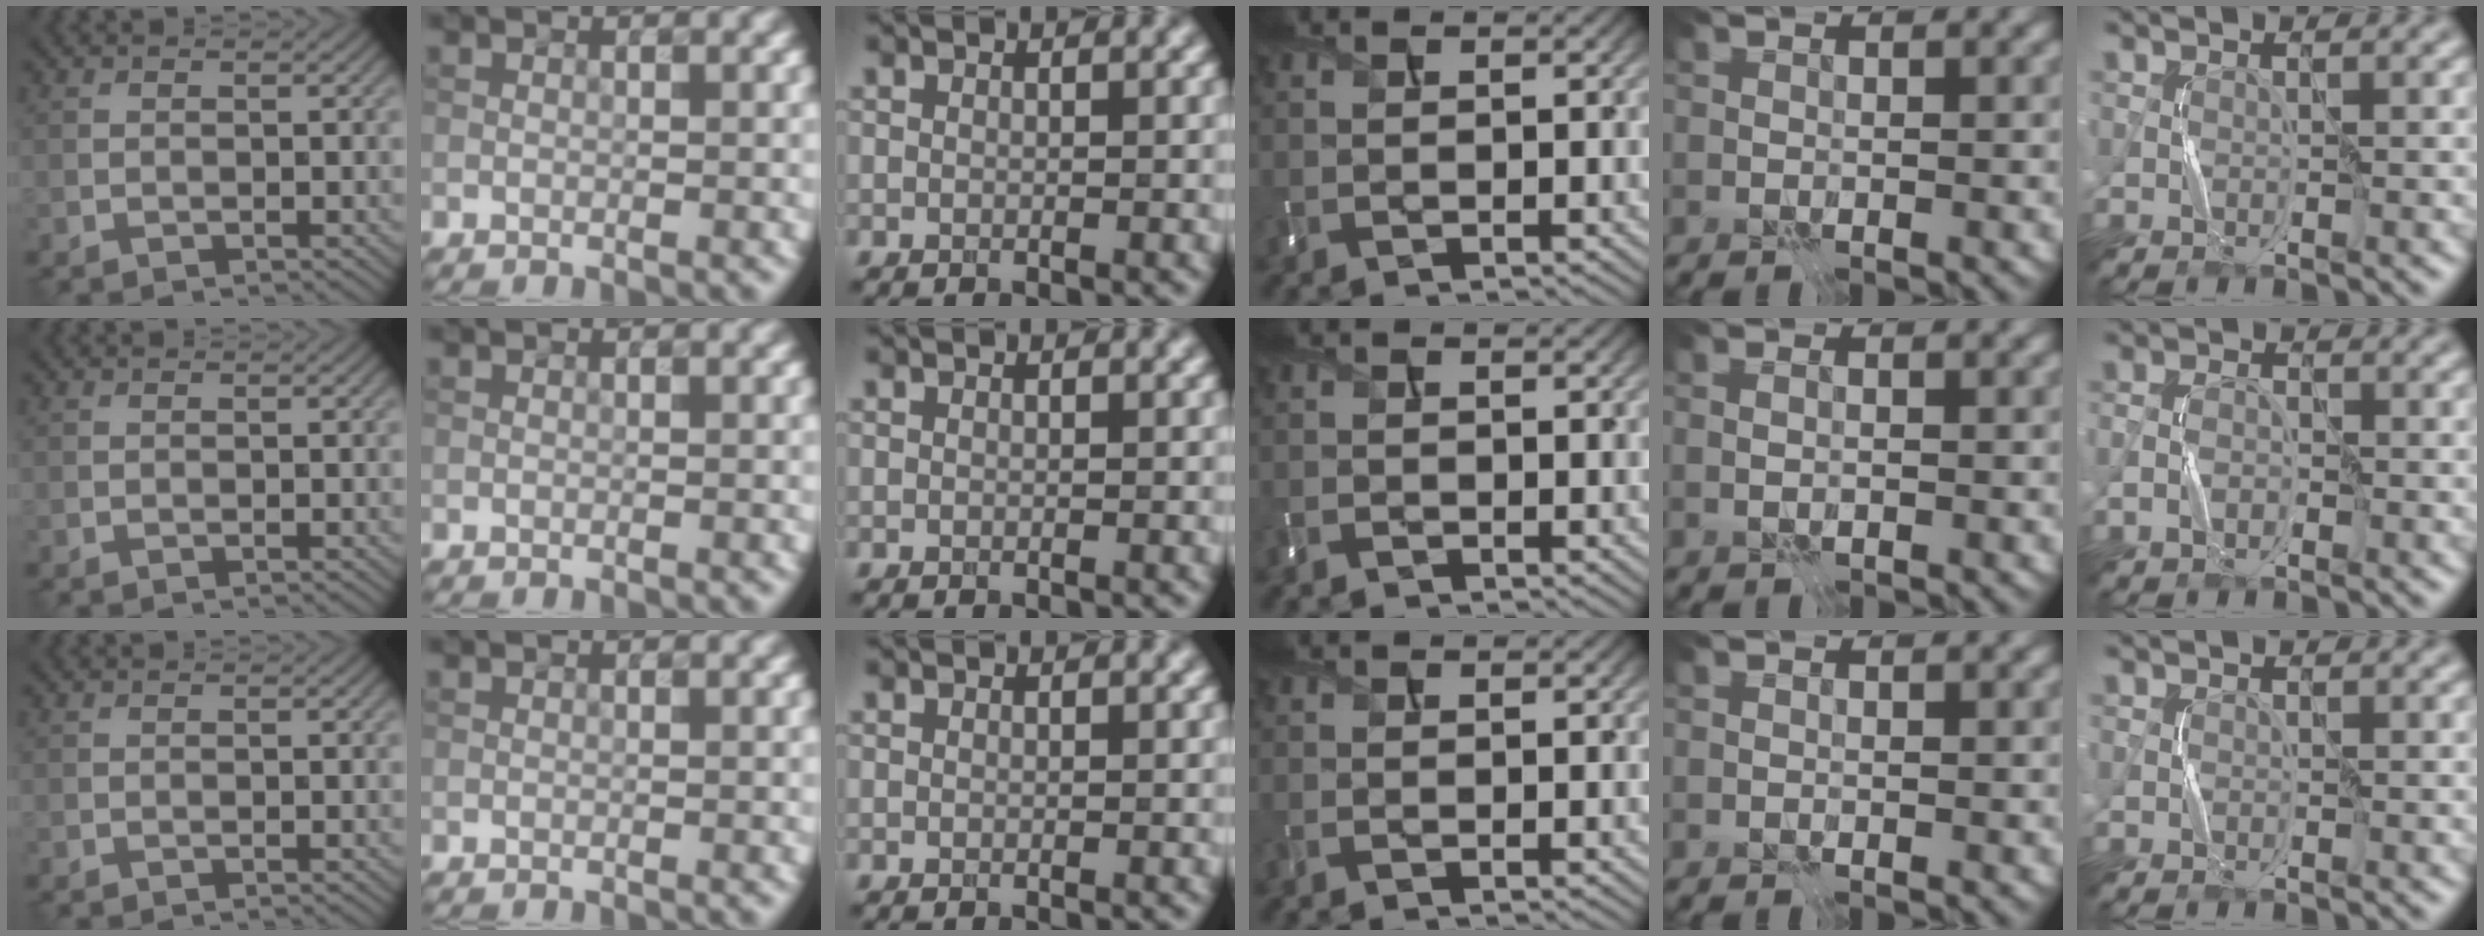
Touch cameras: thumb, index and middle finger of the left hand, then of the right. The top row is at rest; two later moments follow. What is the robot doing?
{"motion": "press", "object": "memory foam"}